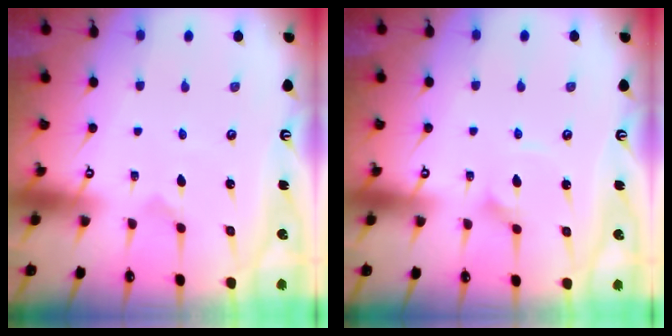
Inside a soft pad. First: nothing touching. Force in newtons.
{"total": 2.2, "press": 2.2, "slide": 0.1}